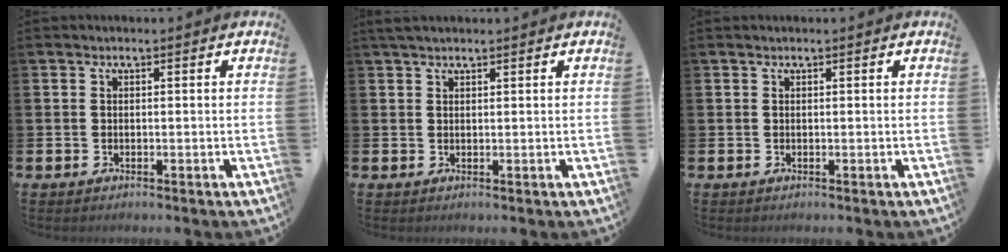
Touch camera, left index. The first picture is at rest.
{"total": 1.8, "force": [1.5, 0.5, 0.7], "torque": [-0.015, 0.006, 0.028]}
{"total": 0.0}